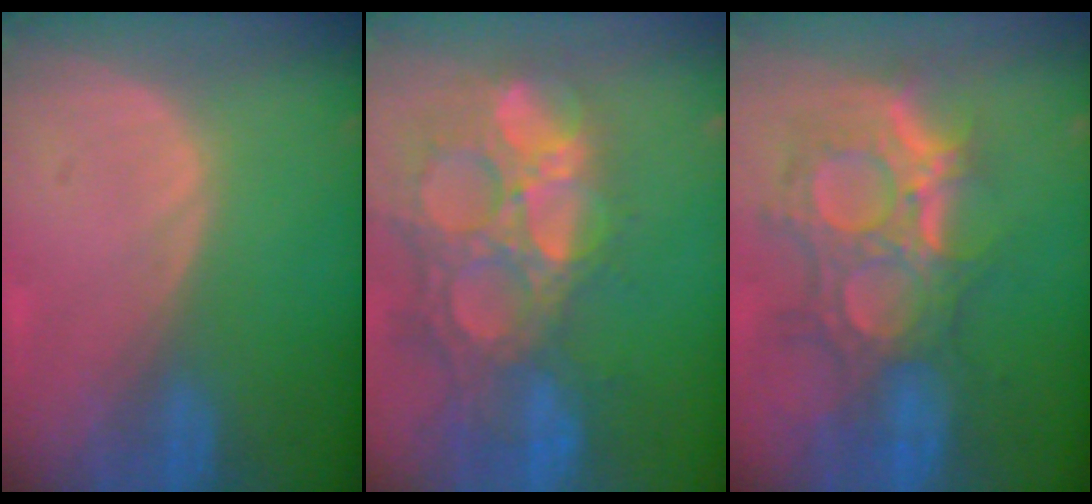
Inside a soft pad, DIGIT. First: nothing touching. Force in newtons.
{"total": 14.9, "press": 12.3, "slide": 8.3}
{"total": 11.9, "press": 10.7, "slide": 5.3}